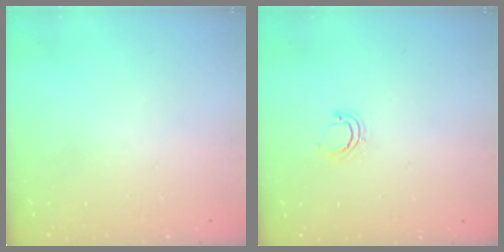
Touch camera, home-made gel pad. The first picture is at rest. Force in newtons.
{"total": 4.2, "press": 4.1, "slide": 0.8}